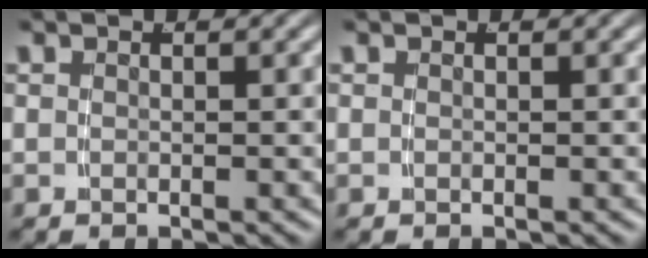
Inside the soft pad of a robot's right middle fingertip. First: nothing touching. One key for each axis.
{"total": 0.0}